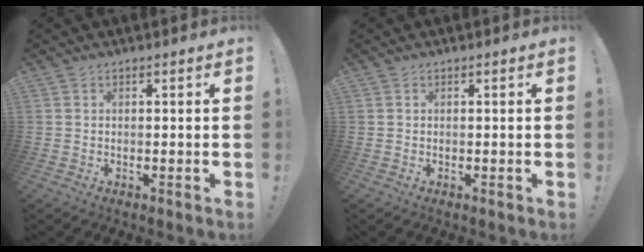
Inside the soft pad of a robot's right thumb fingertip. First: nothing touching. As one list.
[{"total": 0.0}]